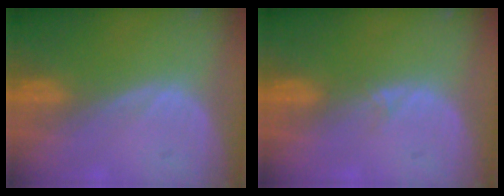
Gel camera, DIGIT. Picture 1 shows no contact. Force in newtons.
{"total": 0.9, "press": 0.6, "slide": 0.7}